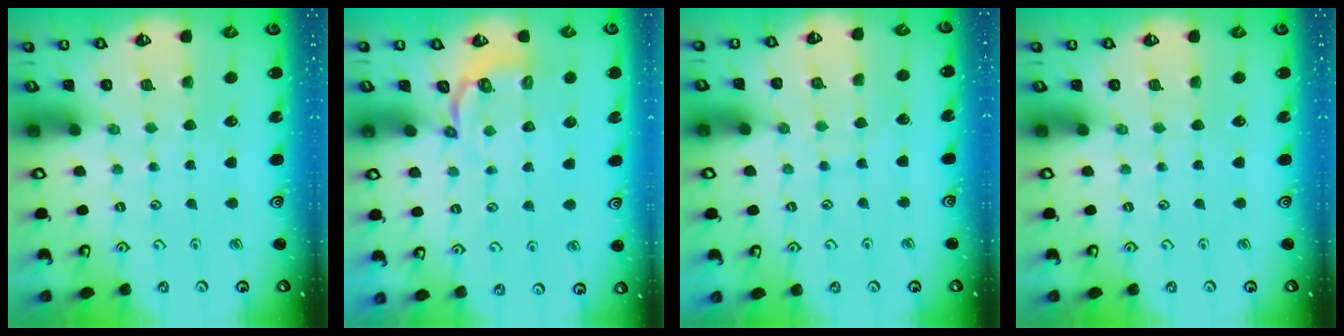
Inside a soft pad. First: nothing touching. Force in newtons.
{"total": 3.1, "press": 2.1, "slide": 2.3}
{"total": 6.2, "press": 6.2, "slide": 0.6}
{"total": 0.0}